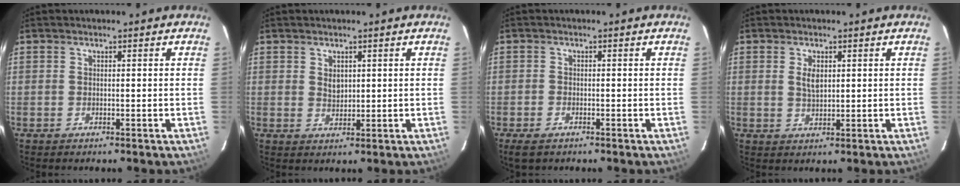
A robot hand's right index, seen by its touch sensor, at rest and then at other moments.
{"total": 2.4, "force": [0.9, 1.7, 1.3], "torque": [-0.018, 0.002, 0.019]}
{"total": 3.2, "force": [-2.2, 1.6, 1.8], "torque": [-0.045, -0.007, -0.041]}
{"total": 3.1, "force": [0.9, 1.6, 2.5], "torque": [-0.044, 0.001, 0.017]}